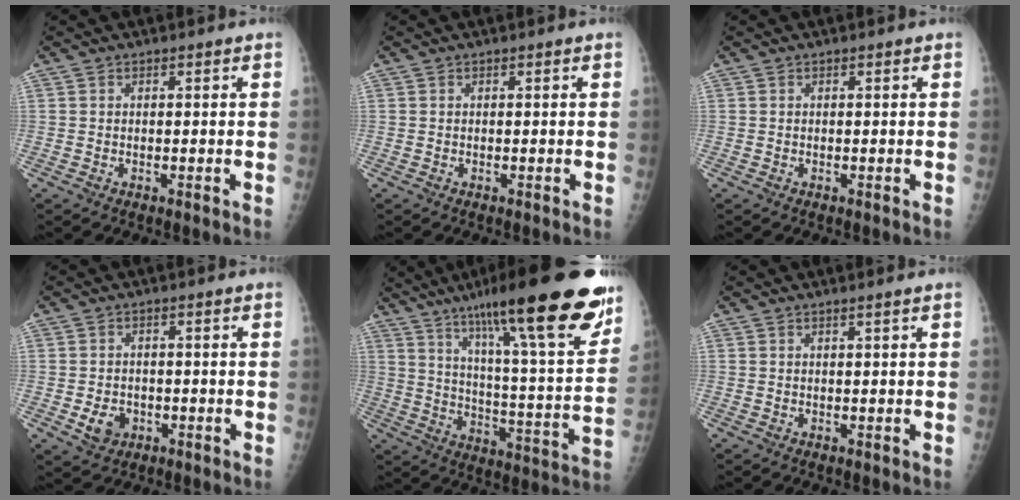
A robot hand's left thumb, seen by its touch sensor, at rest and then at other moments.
{"total": 0.0}
{"total": 0.0}
{"total": 4.5, "force": [-1.4, 3.7, 2.2], "torque": [-0.025, 0.004, -0.016]}
{"total": 28.8, "force": [18.7, 5.0, 21.4], "torque": [-0.305, -0.053, 0.282]}
{"total": 0.7, "force": [0.4, -0.3, 0.5], "torque": [-0.020, -0.005, 0.012]}